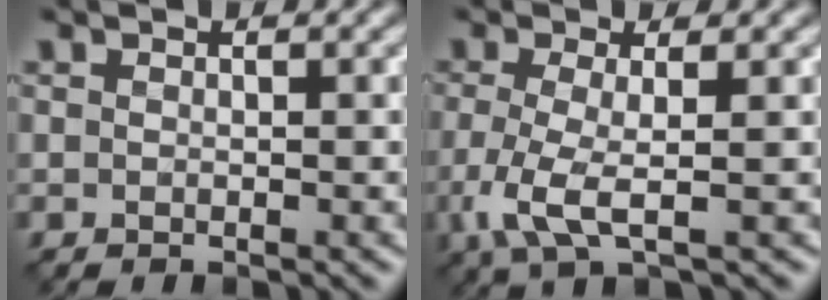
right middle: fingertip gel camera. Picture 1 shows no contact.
{"total": 3.8, "force": [-0.9, 1.1, 3.6], "torque": [-0.090, -0.005, -0.021]}